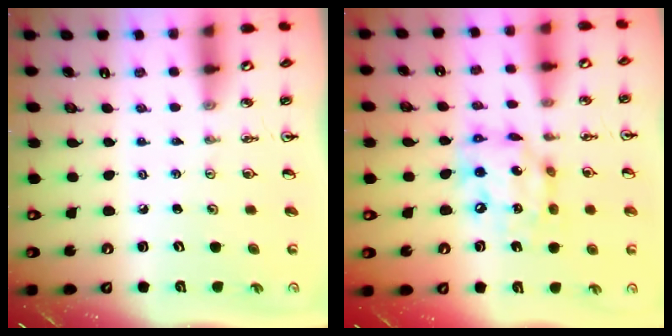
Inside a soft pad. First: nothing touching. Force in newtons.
{"total": 14.0, "press": 13.9, "slide": 1.0}